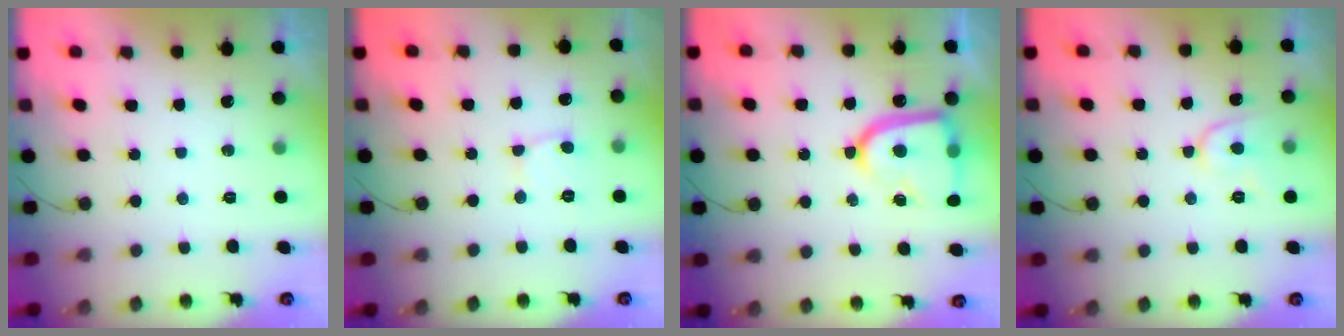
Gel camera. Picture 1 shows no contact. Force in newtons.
{"total": 2.1, "press": 2.1, "slide": 0.1}
{"total": 16.3, "press": 16.2, "slide": 1.7}
{"total": 8.0, "press": 7.9, "slide": 0.9}